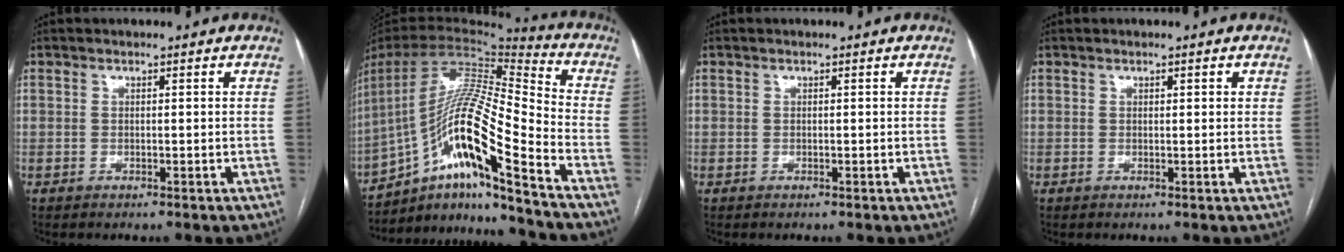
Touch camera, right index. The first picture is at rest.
{"total": 19.5, "force": [-11.6, 0.1, 15.7], "torque": [-0.315, 0.000, -0.211]}
{"total": 0.0}
{"total": 0.9, "force": [0.5, 0.3, 0.7], "torque": [-0.009, 0.003, 0.004]}